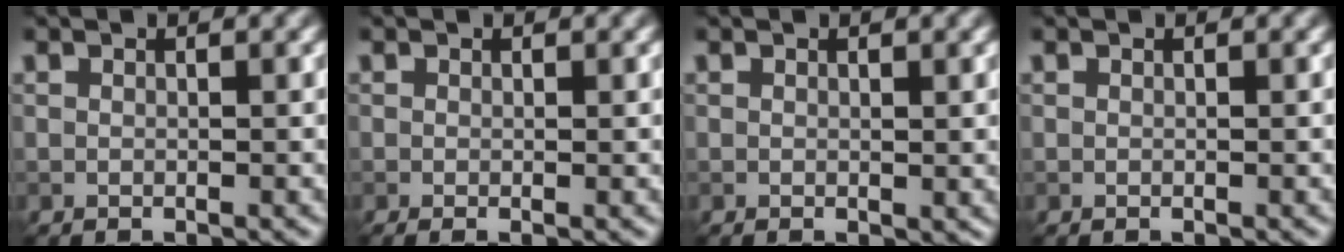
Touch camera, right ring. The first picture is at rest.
{"total": 0.8, "force": [-0.2, 0.1, 0.8], "torque": [-0.013, -0.005, -0.003]}
{"total": 0.6, "force": [0.1, 0.2, 0.5], "torque": [-0.003, -0.002, 0.001]}
{"total": 0.0}